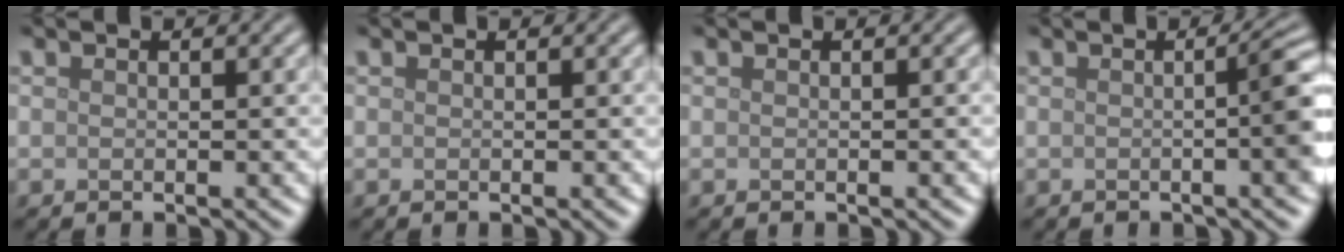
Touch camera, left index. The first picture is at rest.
{"total": 0.0}
{"total": 0.0}
{"total": 4.8, "force": [-0.1, 1.1, 4.6], "torque": [-0.048, 0.009, -0.005]}